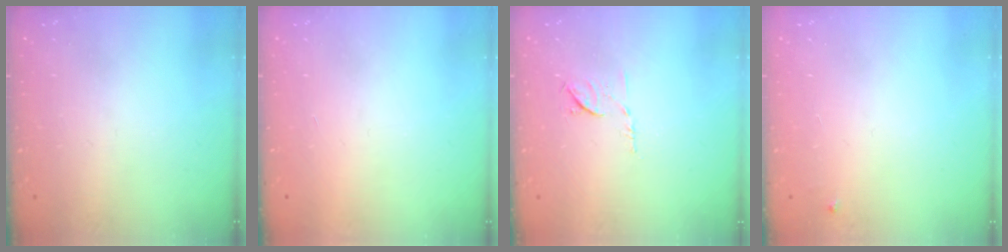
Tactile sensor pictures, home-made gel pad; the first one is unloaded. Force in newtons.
{"total": 1.5, "press": 1.5, "slide": 0.1}
{"total": 6.7, "press": 6.6, "slide": 1.1}
{"total": 3.2, "press": 3.2, "slide": 0.5}